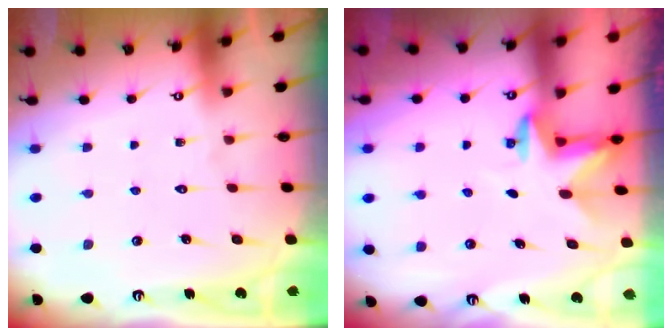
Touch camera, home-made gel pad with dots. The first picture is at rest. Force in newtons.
{"total": 2.9, "press": 2.8, "slide": 0.7}